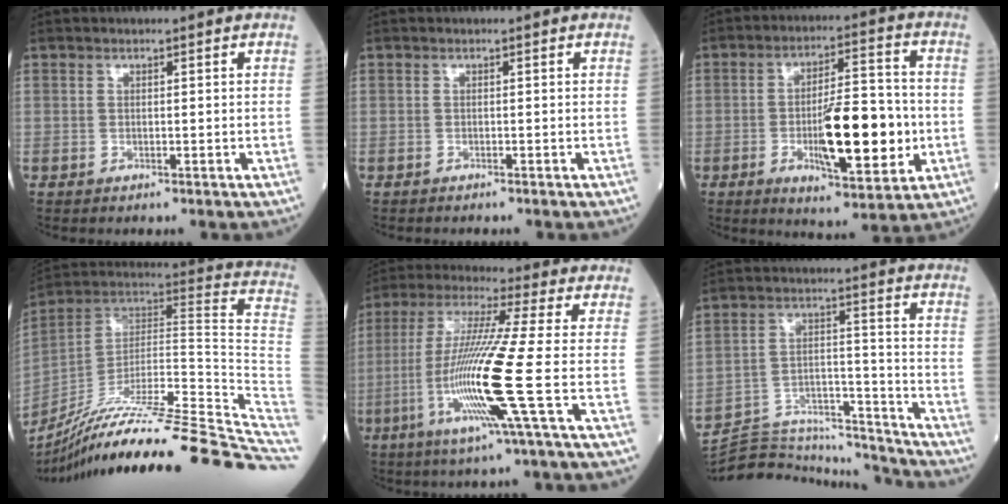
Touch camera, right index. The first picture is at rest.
{"total": 0.8, "force": [-0.7, -0.1, 0.3], "torque": [-0.004, 0.000, -0.008]}
{"total": 13.9, "force": [-2.7, 3.5, 13.2], "torque": [-0.214, 0.000, -0.037]}
{"total": 34.7, "force": [-28.5, -1.0, 19.8], "torque": [-0.167, -0.031, -0.419]}
{"total": 14.8, "force": [-4.0, -2.2, 14.1], "torque": [-0.289, -0.022, -0.086]}
{"total": 18.0, "force": [-17.7, 2.1, 2.5], "torque": [-0.051, 0.046, -0.265]}